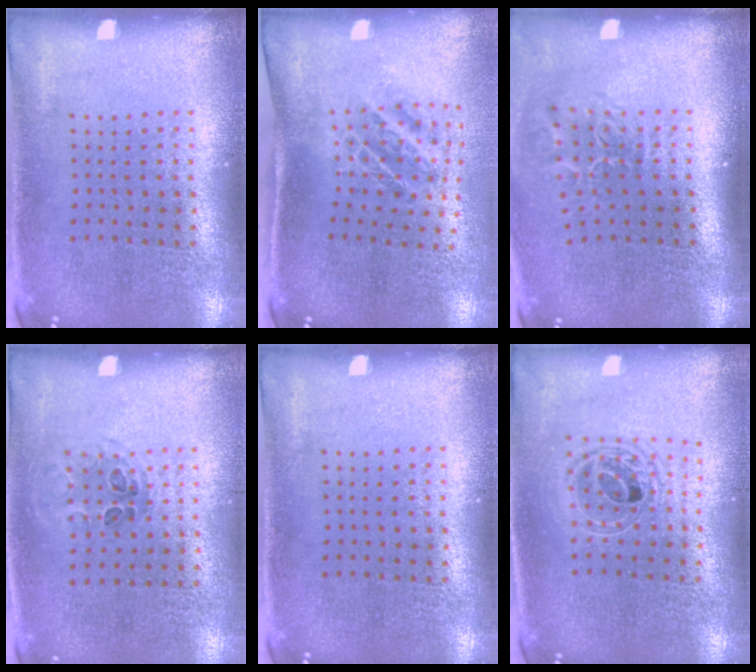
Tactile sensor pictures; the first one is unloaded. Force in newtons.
{"total": 1.3, "press": 1.1, "slide": 0.6}
{"total": 2.0, "press": 1.3, "slide": 1.5}
{"total": 1.0, "press": 0.6, "slide": 0.7}
{"total": 0.0}
{"total": 1.6, "press": 1.4, "slide": 0.8}